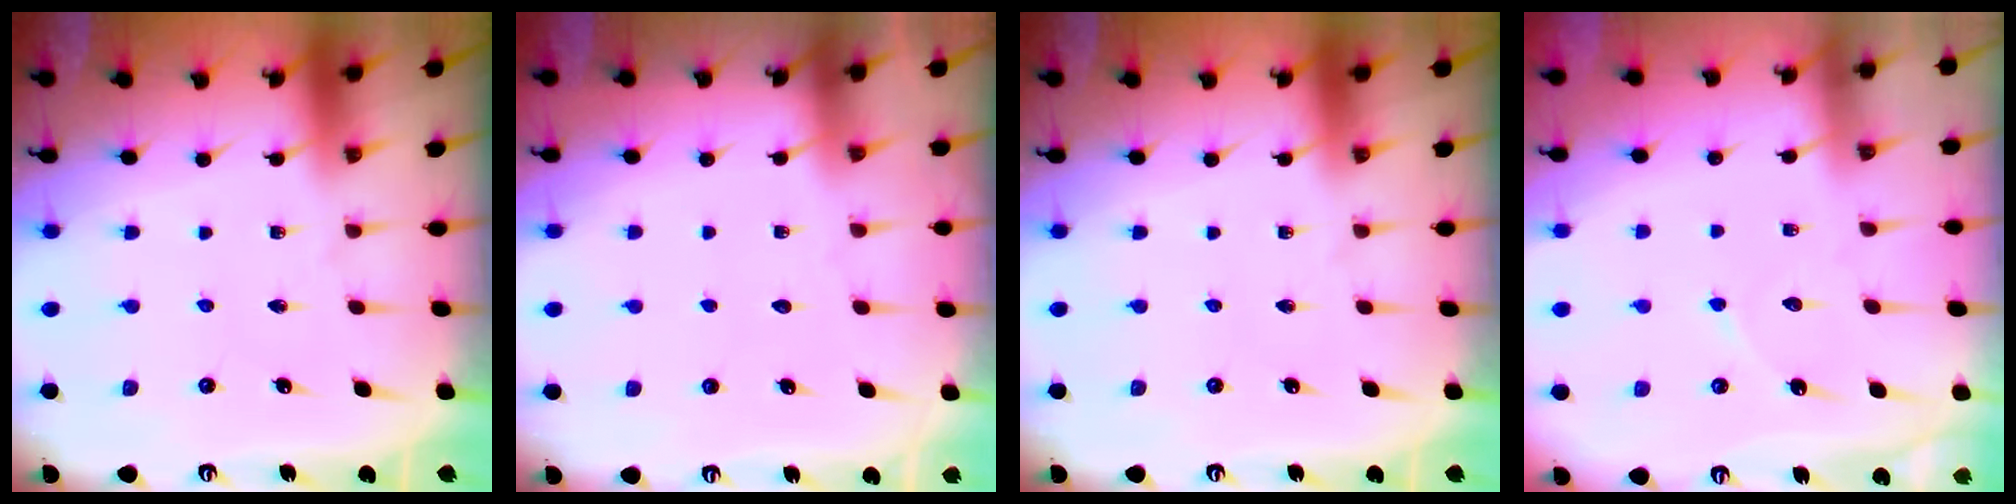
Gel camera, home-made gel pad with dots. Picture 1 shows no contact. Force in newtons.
{"total": 0.8, "press": 0.8, "slide": 0.2}
{"total": 0.0}
{"total": 4.1, "press": 4.1, "slide": 0.5}